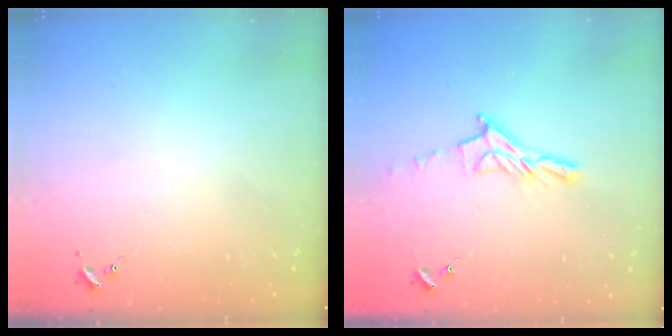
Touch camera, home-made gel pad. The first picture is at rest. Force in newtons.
{"total": 10.4, "press": 10.4, "slide": 0.8}